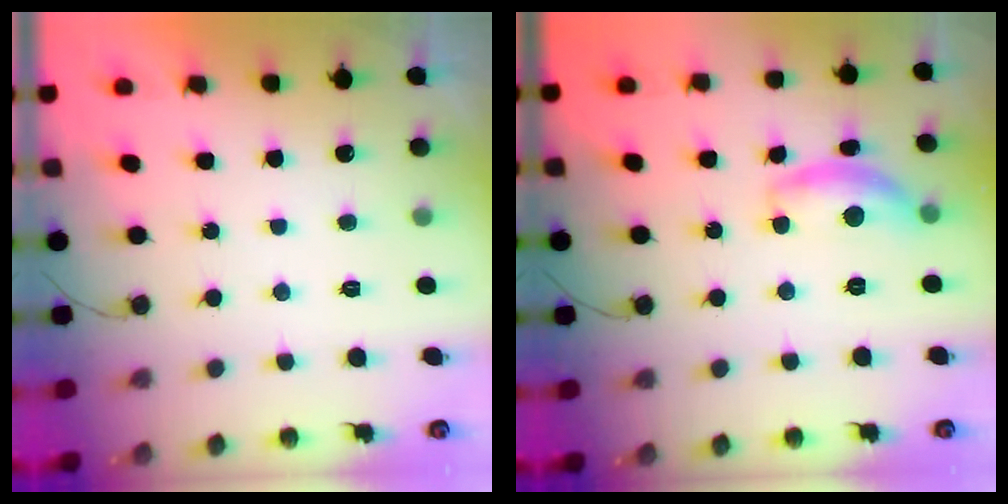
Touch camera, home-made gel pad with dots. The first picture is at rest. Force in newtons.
{"total": 11.7, "press": 11.7, "slide": 0.7}